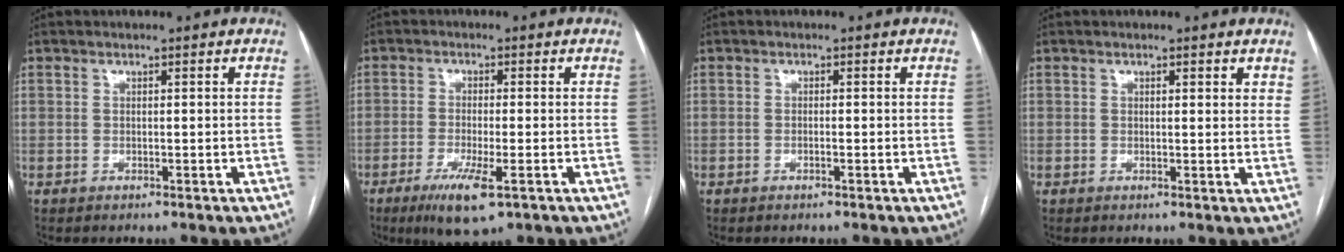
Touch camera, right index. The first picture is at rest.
{"total": 7.0, "force": [-3.6, 1.1, 6.0], "torque": [-0.113, -0.018, -0.058]}
{"total": 0.5, "force": [-0.2, 0.0, 0.5], "torque": [-0.010, 0.000, -0.003]}
{"total": 2.2, "force": [1.6, 0.7, 1.3], "torque": [-0.014, 0.000, 0.015]}